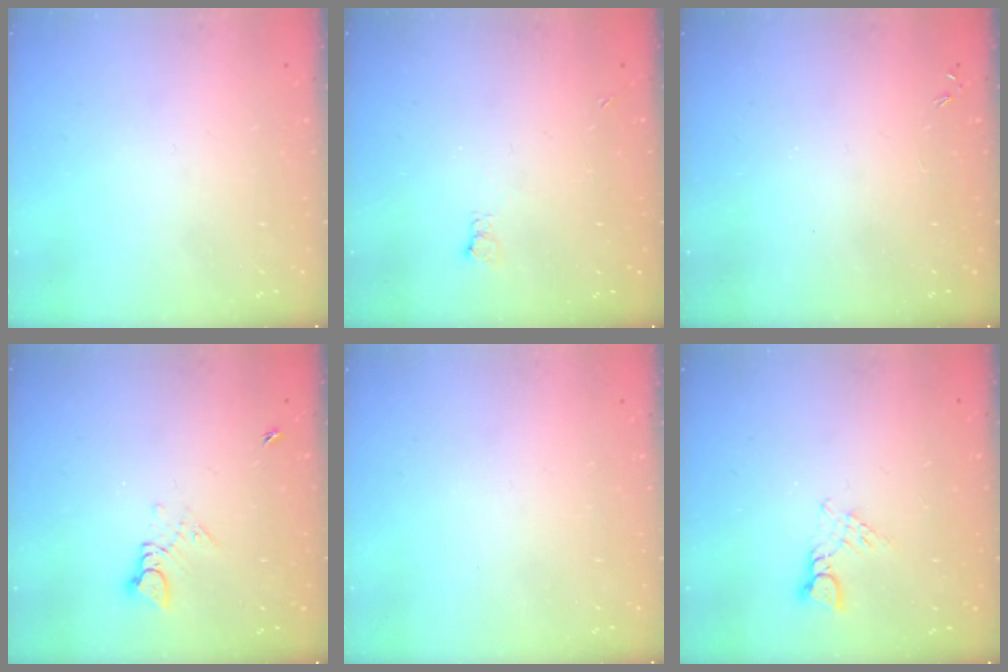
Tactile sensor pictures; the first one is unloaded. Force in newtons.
{"total": 2.9, "press": 2.9, "slide": 0.5}
{"total": 0.0}
{"total": 3.4, "press": 3.4, "slide": 0.5}
{"total": 0.0}
{"total": 3.0, "press": 3.0, "slide": 0.4}